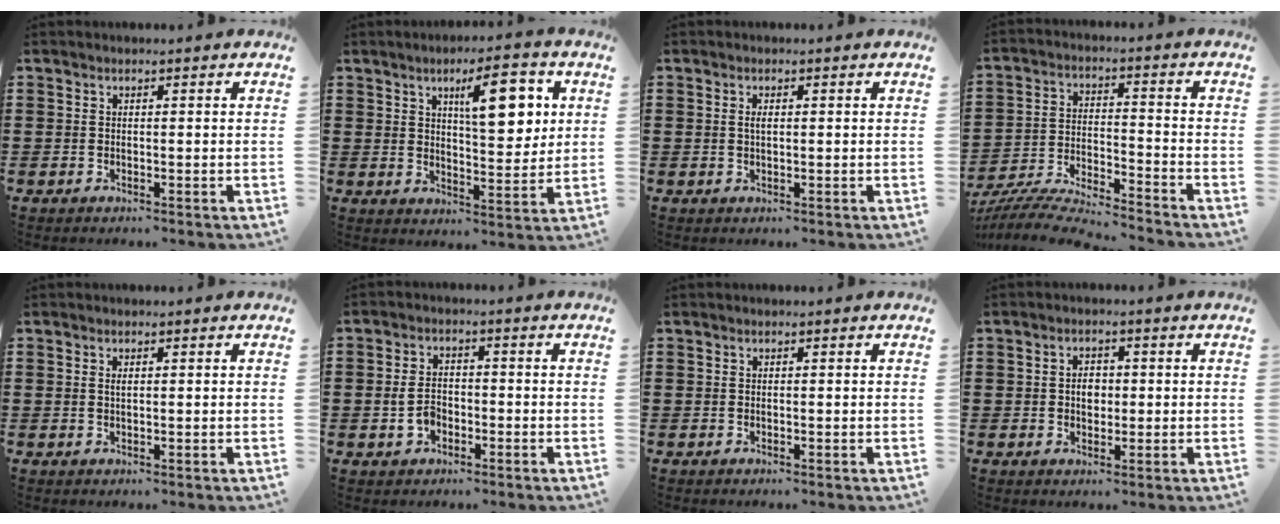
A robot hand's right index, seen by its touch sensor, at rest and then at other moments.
{"total": 10.1, "force": [4.0, 3.7, 8.6], "torque": [-0.126, -0.004, 0.057]}
{"total": 1.2, "force": [0.2, 0.4, 1.1], "torque": [-0.023, 0.002, 0.001]}
{"total": 6.9, "force": [-6.7, 0.3, 1.7], "torque": [-0.047, -0.002, -0.136]}
{"total": 0.8, "force": [0.2, 0.2, 0.7], "torque": [-0.015, 0.001, 0.004]}
{"total": 3.9, "force": [-1.2, 2.6, 2.7], "torque": [-0.066, 0.001, -0.026]}
{"total": 0.0}
{"total": 2.6, "force": [0.0, 1.8, 1.9], "torque": [-0.031, 0.003, -0.004]}